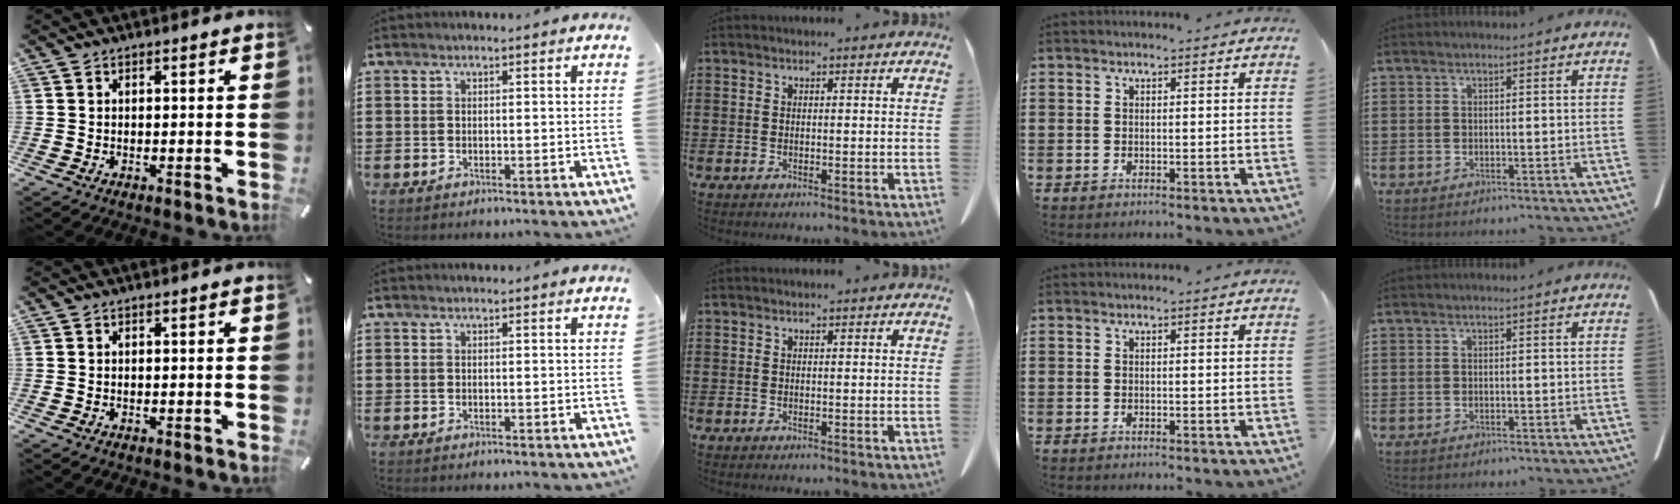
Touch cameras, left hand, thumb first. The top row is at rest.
{}